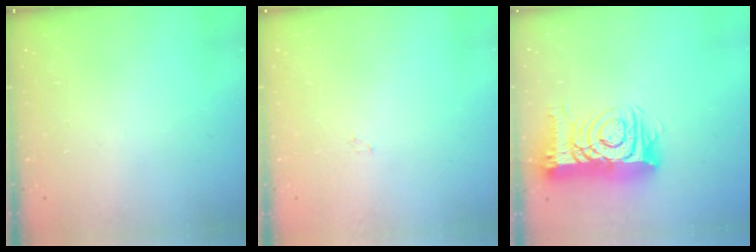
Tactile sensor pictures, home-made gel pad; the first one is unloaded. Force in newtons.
{"total": 0.8, "press": 0.8, "slide": 0.2}
{"total": 14.6, "press": 14.5, "slide": 1.7}